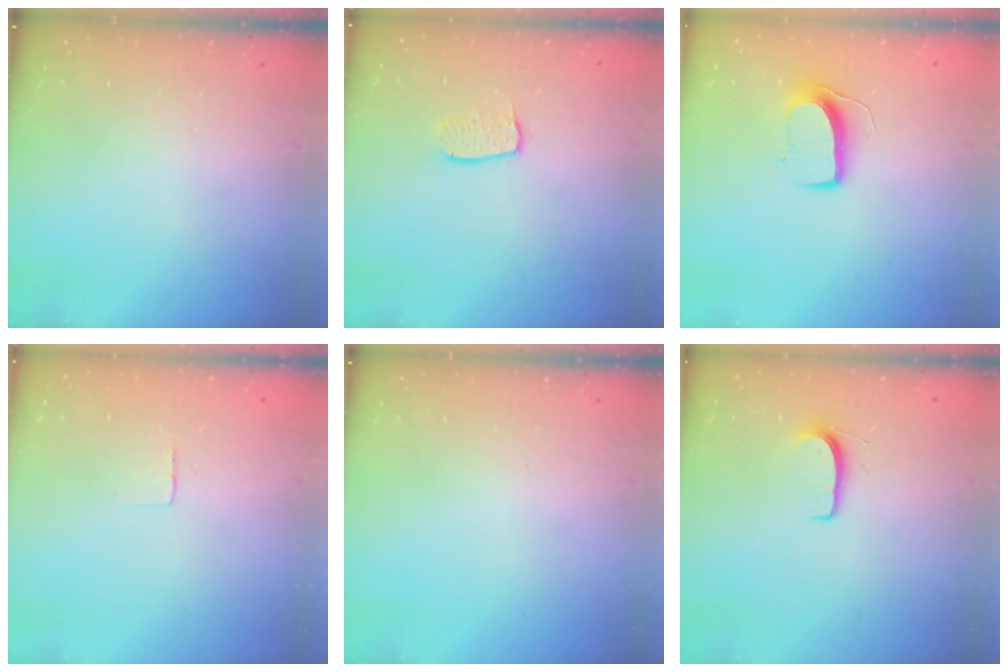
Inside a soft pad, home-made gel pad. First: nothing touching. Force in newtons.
{"total": 6.0, "press": 6.0, "slide": 0.5}
{"total": 9.3, "press": 9.3, "slide": 0.5}
{"total": 2.3, "press": 2.3, "slide": 0.1}
{"total": 0.0}
{"total": 5.8, "press": 5.8, "slide": 0.6}